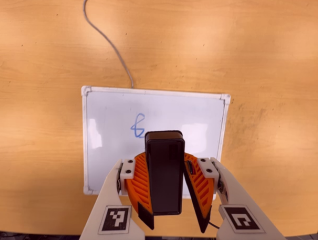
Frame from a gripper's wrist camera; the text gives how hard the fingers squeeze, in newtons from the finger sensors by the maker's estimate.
{"total": 7.6, "left": 8.1, "right": 7.2}